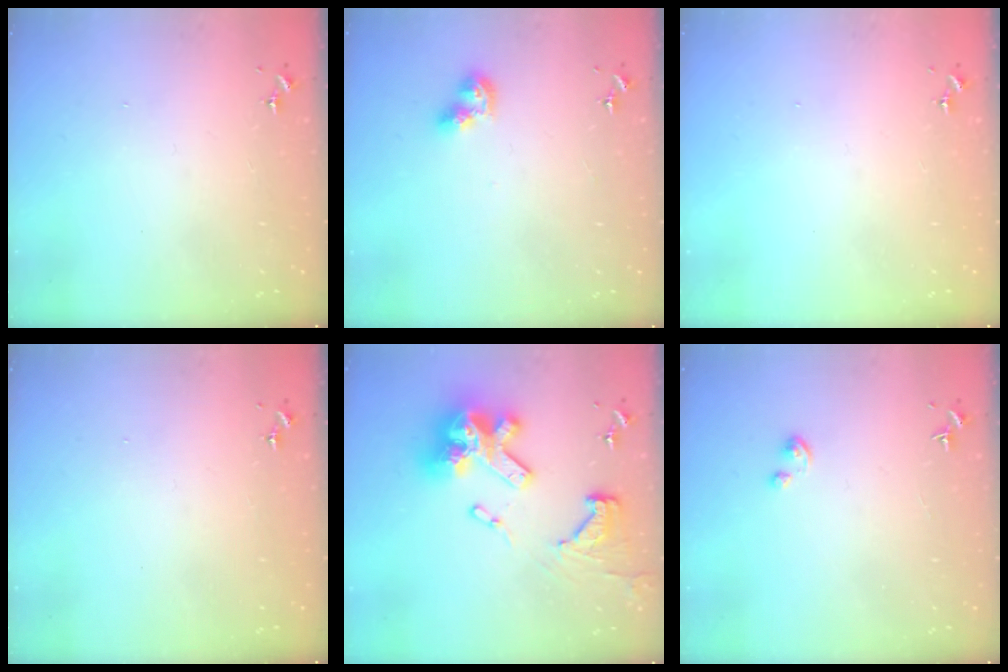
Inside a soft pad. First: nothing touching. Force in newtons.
{"total": 8.2, "press": 8.2, "slide": 0.8}
{"total": 0.0}
{"total": 0.0}
{"total": 25.6, "press": 25.5, "slide": 2.1}
{"total": 1.9, "press": 1.9, "slide": 0.2}